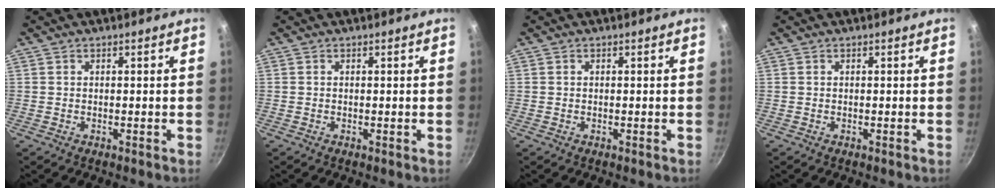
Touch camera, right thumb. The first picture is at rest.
{"total": 0.0}
{"total": 0.0}
{"total": 0.0}